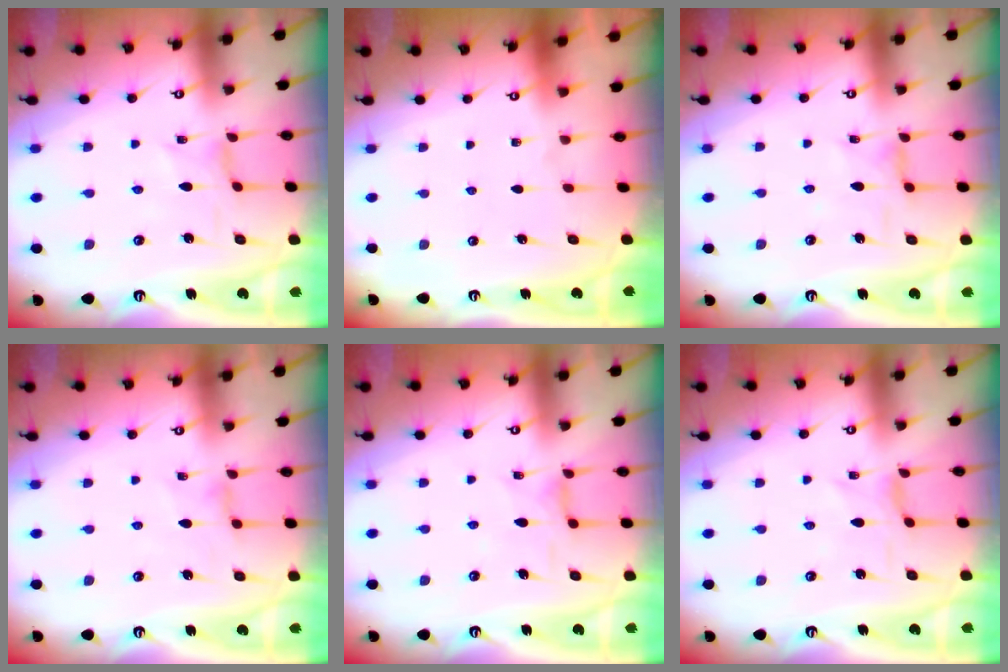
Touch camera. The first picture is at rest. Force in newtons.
{"total": 0.0}
{"total": 3.3, "press": 3.3, "slide": 0.5}
{"total": 2.5, "press": 2.4, "slide": 0.4}
{"total": 2.6, "press": 2.6, "slide": 0.5}
{"total": 0.0}